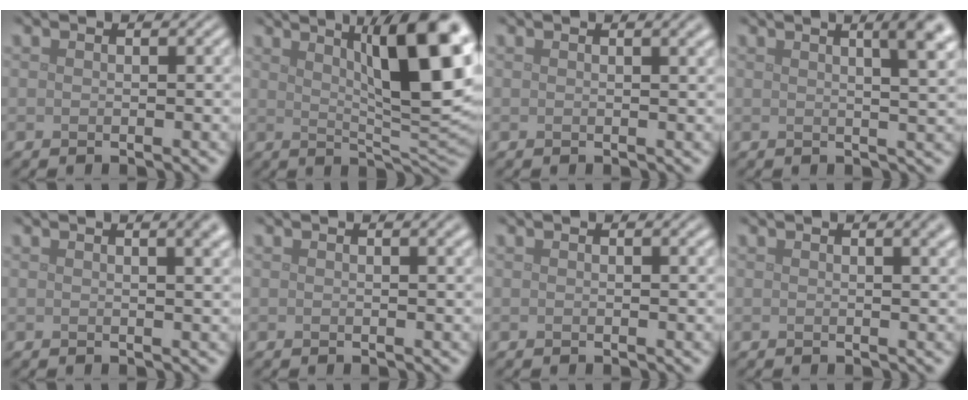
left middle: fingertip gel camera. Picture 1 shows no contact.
{"total": 13.0, "force": [4.7, 3.5, 11.6], "torque": [-0.137, 0.011, 0.074]}
{"total": 1.8, "force": [0.9, 0.6, 1.4], "torque": [-0.007, 0.006, 0.010]}
{"total": 6.6, "force": [2.9, 2.5, 5.3], "torque": [-0.027, 0.040, 0.011]}
{"total": 3.9, "force": [1.8, 1.7, 3.0], "torque": [-0.011, 0.019, 0.007]}
{"total": 1.4, "force": [0.8, 0.5, 1.1], "torque": [-0.006, 0.005, 0.010]}
{"total": 0.7, "force": [0.4, 0.2, 0.5], "torque": [-0.002, 0.004, 0.006]}
{"total": 2.6, "force": [1.3, 1.0, 2.0], "torque": [-0.007, 0.007, 0.013]}